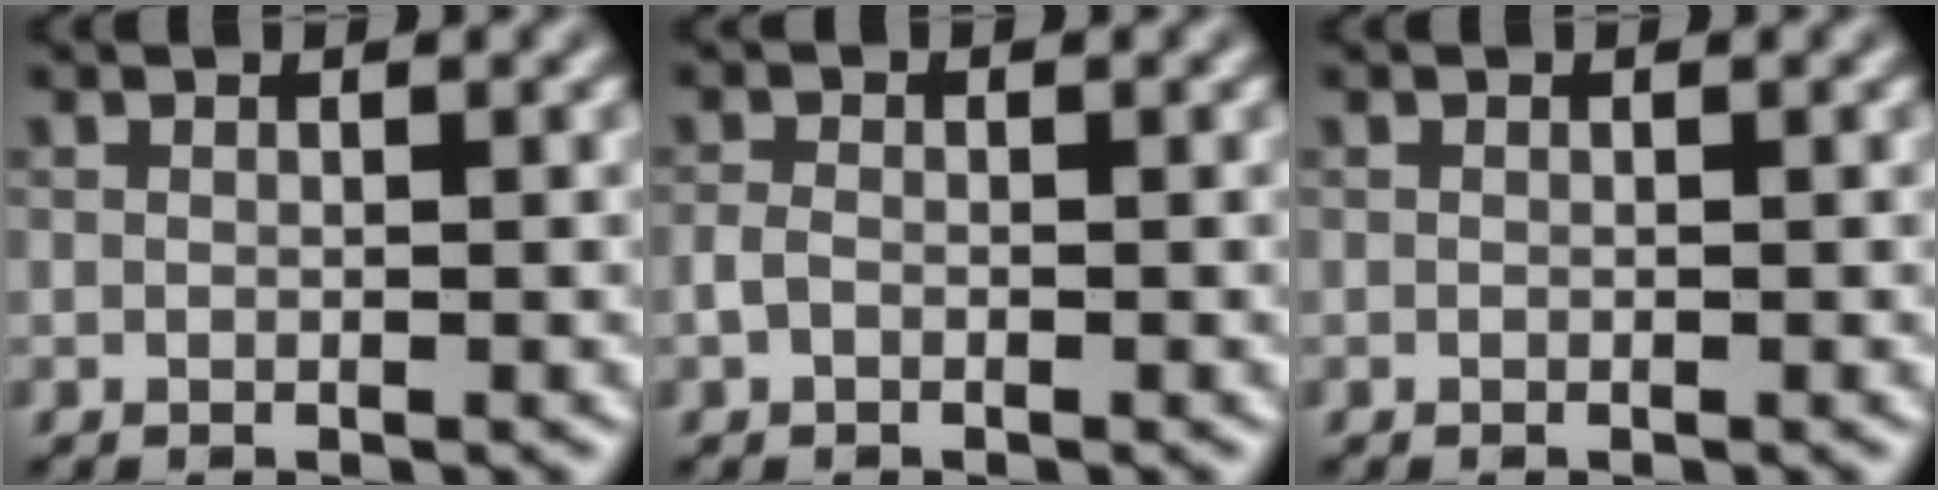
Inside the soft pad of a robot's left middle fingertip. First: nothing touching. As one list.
[{"total": 0.9, "force": [-0.4, 0.6, 0.6], "torque": [-0.015, 0.001, -0.012]}, {"total": 0.0}]